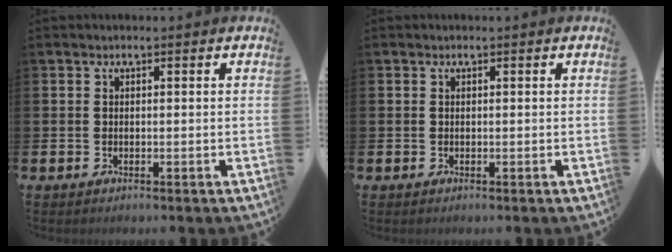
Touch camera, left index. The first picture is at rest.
{"total": 0.0}